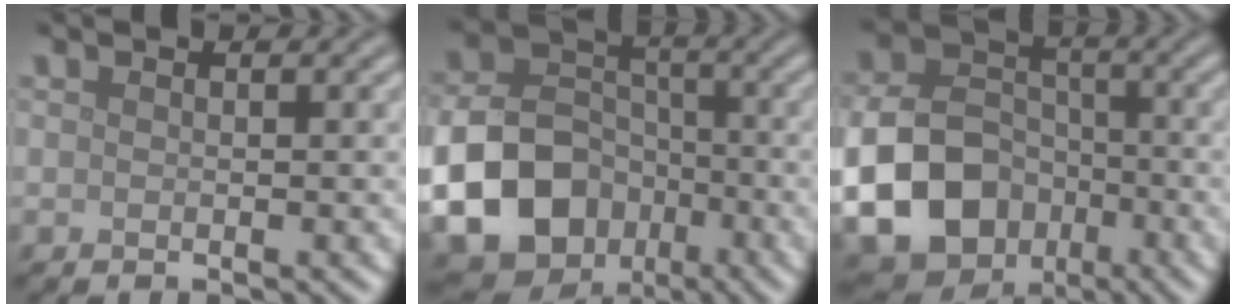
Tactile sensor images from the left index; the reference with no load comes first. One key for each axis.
{"total": 18.9, "fx": -7.2, "fy": 15.9, "fz": 7.4, "tx": -0.161, "ty": -0.069, "tz": -0.141}
{"total": 17.0, "fx": -6.0, "fy": 14.2, "fz": 7.3, "tx": -0.151, "ty": -0.063, "tz": -0.121}